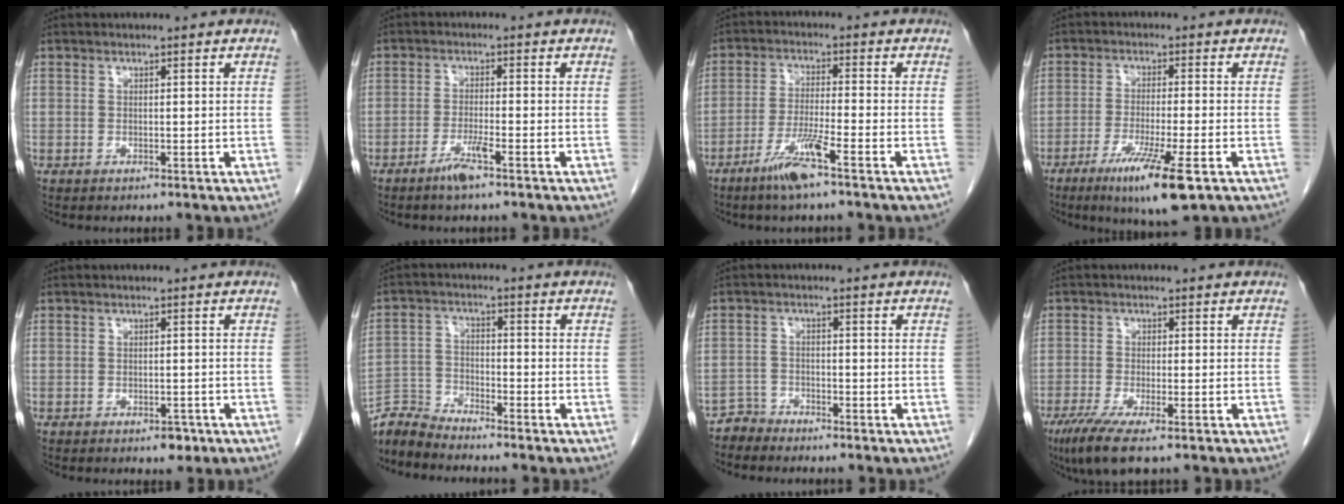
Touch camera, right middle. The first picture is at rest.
{"total": 3.4, "force": [-2.3, -0.2, 2.5], "torque": [-0.051, -0.006, -0.045]}
{"total": 6.6, "force": [-4.1, -0.4, 5.1], "torque": [-0.103, -0.010, -0.081]}
{"total": 9.8, "force": [-5.2, 0.2, 8.2], "torque": [-0.153, -0.030, -0.084]}
{"total": 1.8, "force": [-1.1, 0.9, 1.1], "torque": [-0.016, 0.000, -0.009]}
{"total": 5.6, "force": [-5.5, -0.3, -0.4], "torque": [0.003, -0.007, -0.108]}
{"total": 2.4, "force": [-2.2, 0.5, -0.9], "torque": [0.022, -0.004, -0.044]}
{"total": 6.6, "force": [-4.2, 0.7, 5.0], "torque": [-0.095, -0.022, -0.071]}